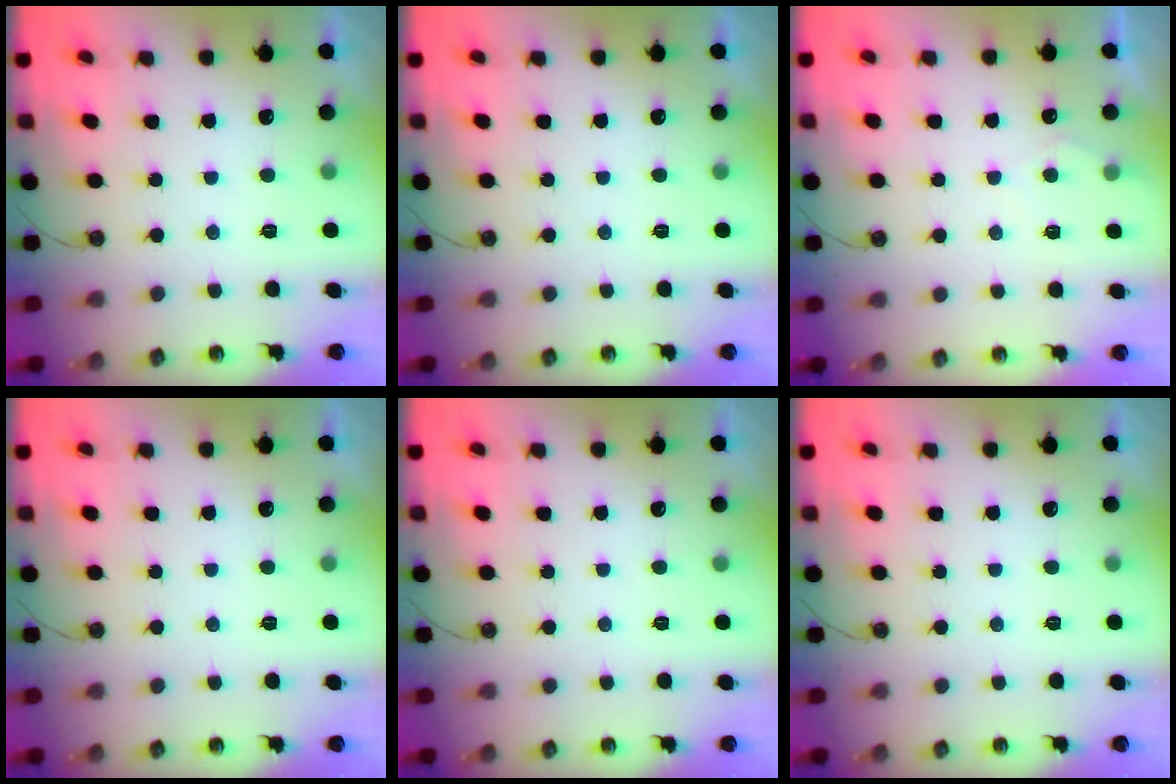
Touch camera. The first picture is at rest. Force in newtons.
{"total": 0.0}
{"total": 4.6, "press": 4.5, "slide": 0.6}
{"total": 0.0}
{"total": 0.0}
{"total": 0.0}